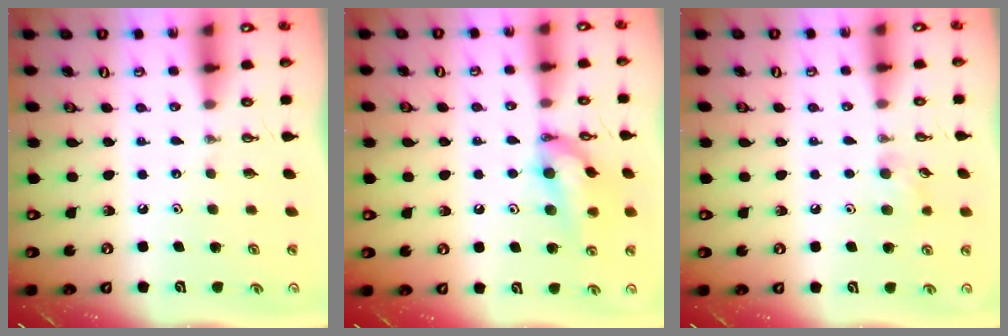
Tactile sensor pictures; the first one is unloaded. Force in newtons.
{"total": 13.9, "press": 13.5, "slide": 3.3}
{"total": 6.8, "press": 6.6, "slide": 1.5}